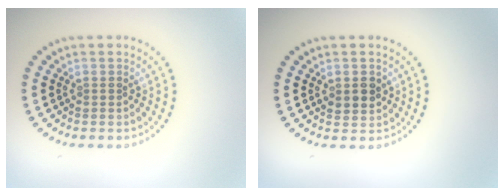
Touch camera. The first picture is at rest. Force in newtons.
{"total": 1.7, "press": 1.7, "slide": 0.3}